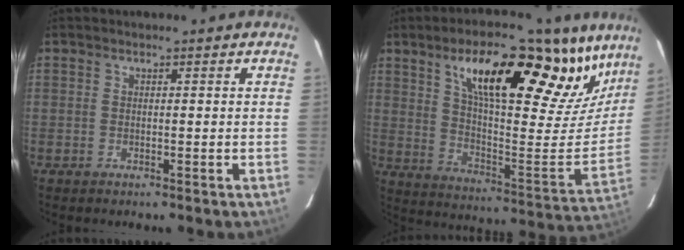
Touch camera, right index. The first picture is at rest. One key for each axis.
{"total": 30.3, "fx": 19.9, "fy": 10.5, "fz": 20.2, "tx": -0.296, "ty": -0.001, "tz": 0.314}